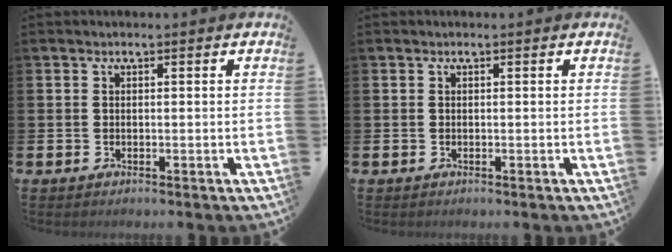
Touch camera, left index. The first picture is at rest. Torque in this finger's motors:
{"motor_torque": [0.00, 0.00, 0.03, -0.01]}